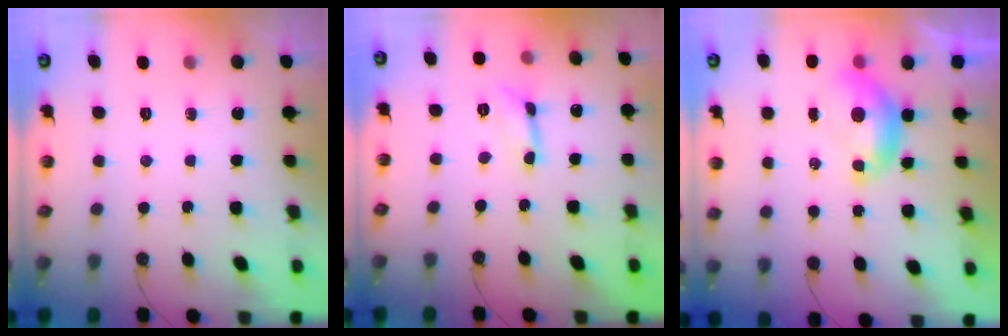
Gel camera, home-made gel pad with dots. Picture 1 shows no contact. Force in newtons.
{"total": 0.0}
{"total": 0.0}